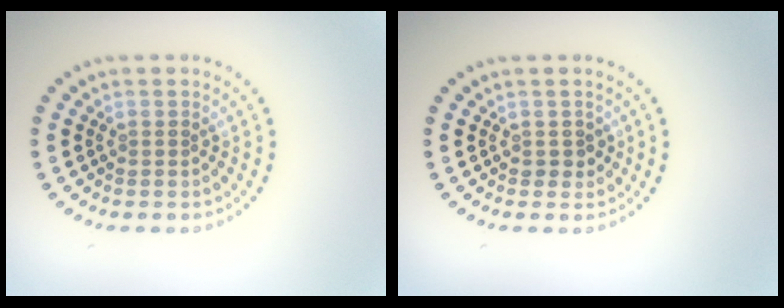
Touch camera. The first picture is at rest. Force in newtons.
{"total": 1.1, "press": 1.0, "slide": 0.3}